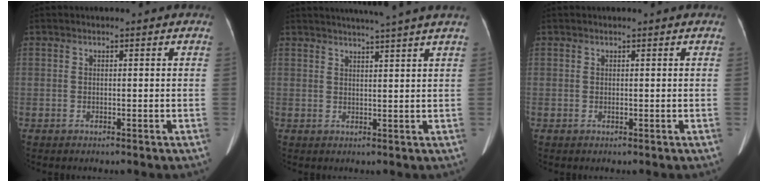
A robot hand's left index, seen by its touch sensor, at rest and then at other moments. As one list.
[{"total": 8.1, "force": [7.0, -1.6, 3.8], "torque": [-0.050, 0.012, 0.082]}, {"total": 0.0}]